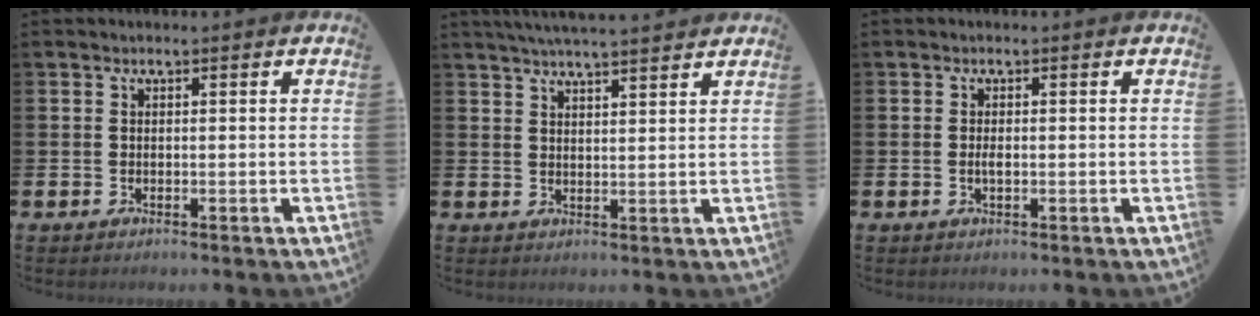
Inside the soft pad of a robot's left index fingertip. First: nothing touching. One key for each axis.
{"total": 4.4, "fx": 4.3, "fy": -0.3, "fz": 1.0, "tx": -0.028, "ty": -0.015, "tz": 0.078}
{"total": 1.1, "fx": -0.1, "fy": 0.4, "fz": 1.1, "tx": -0.020, "ty": 0.001, "tz": -0.004}